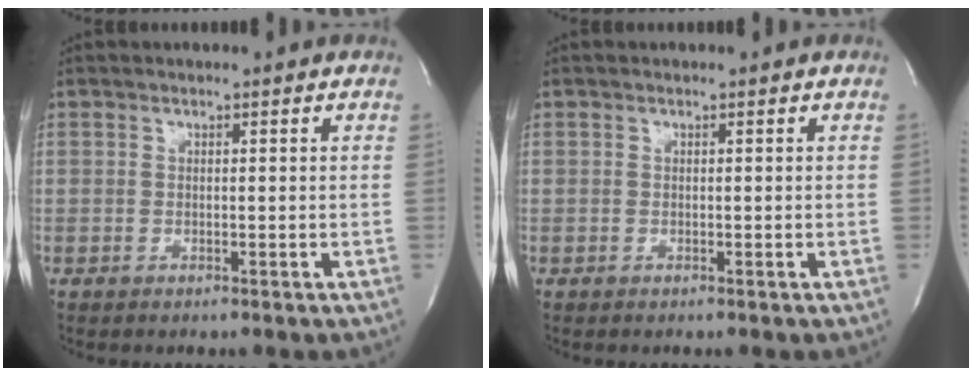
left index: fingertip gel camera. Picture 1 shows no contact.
{"total": 0.0}